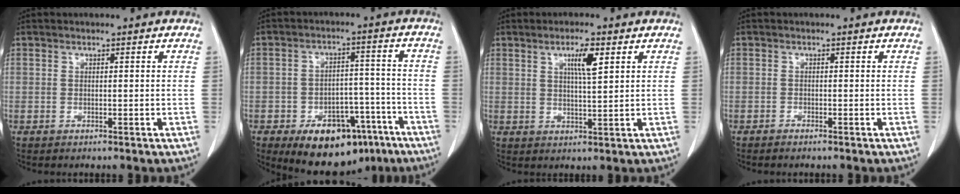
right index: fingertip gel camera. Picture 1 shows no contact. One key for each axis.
{"total": 14.2, "fx": -8.9, "fy": 7.8, "fz": 7.8, "tx": -0.094, "ty": 0.026, "tz": -0.125}
{"total": 4.6, "fx": 2.1, "fy": 0.4, "fz": 4.1, "tx": -0.071, "ty": -0.001, "tz": 0.035}
{"total": 0.7, "fx": -0.6, "fy": 0.0, "fz": 0.3, "tx": -0.009, "ty": -0.001, "tz": -0.008}